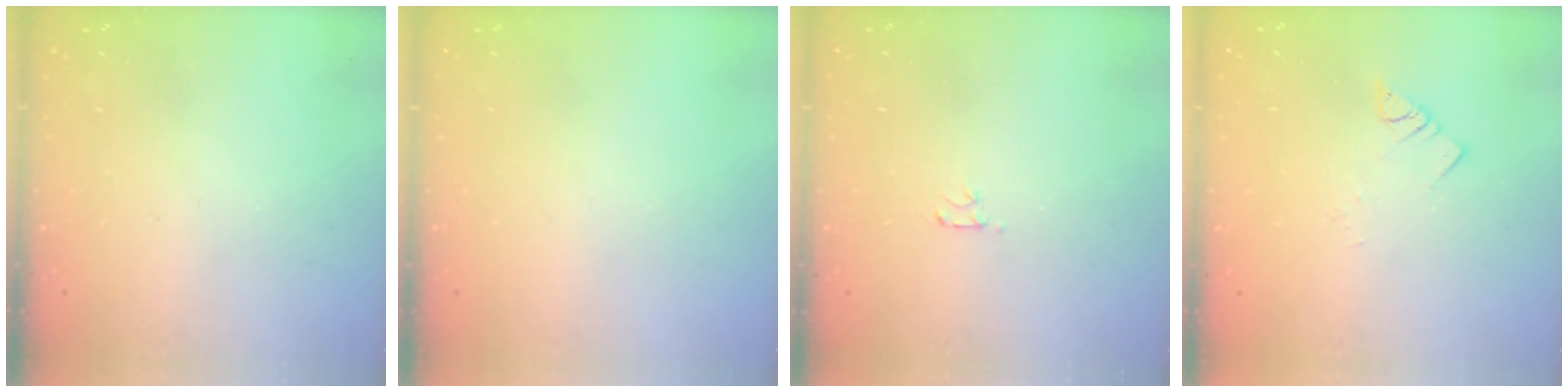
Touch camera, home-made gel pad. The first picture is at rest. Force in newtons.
{"total": 0.0}
{"total": 2.5, "press": 2.4, "slide": 0.3}
{"total": 2.8, "press": 2.8, "slide": 0.3}